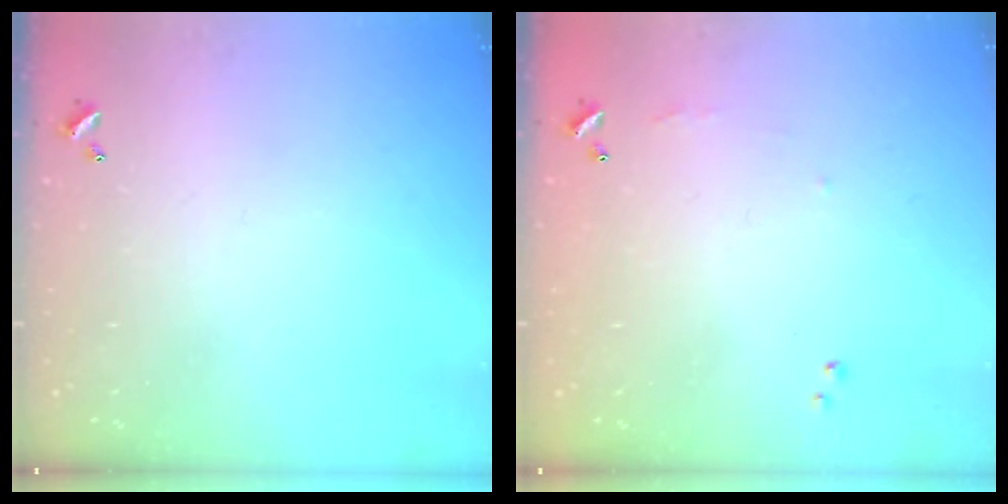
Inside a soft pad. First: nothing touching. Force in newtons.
{"total": 5.2, "press": 5.1, "slide": 0.6}